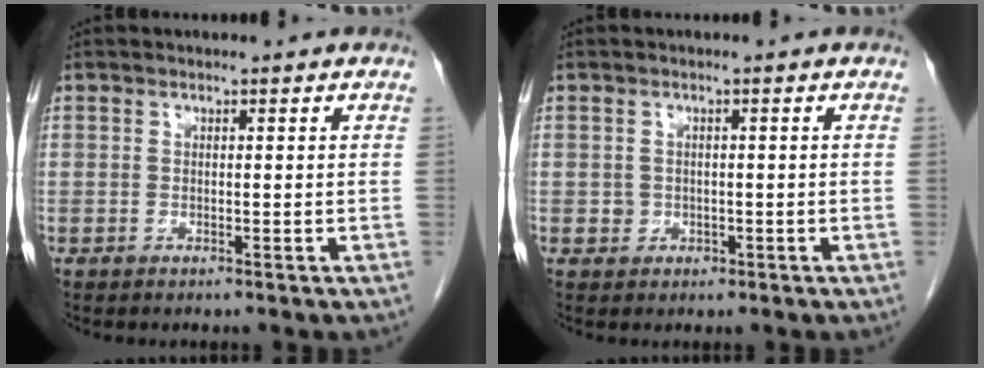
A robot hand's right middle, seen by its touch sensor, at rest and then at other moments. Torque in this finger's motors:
{"motor_torque": [0.12, -0.23, 0.00, 0.00]}